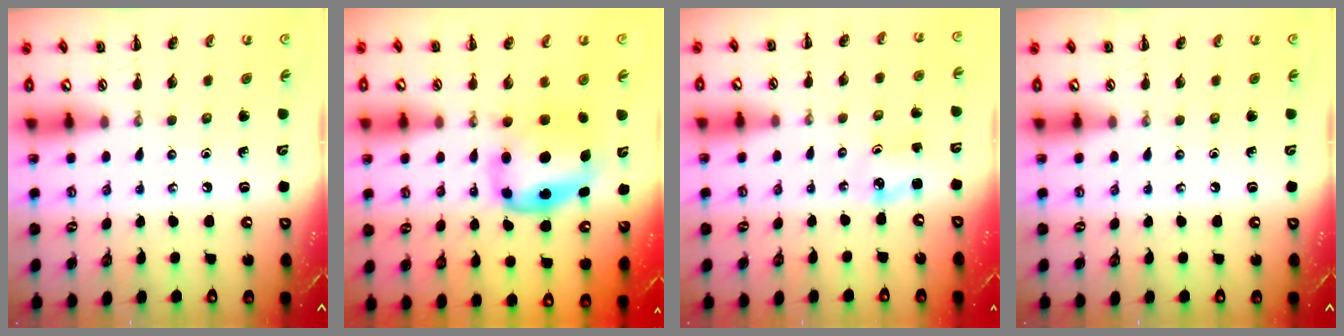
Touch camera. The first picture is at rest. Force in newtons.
{"total": 6.2, "press": 6.0, "slide": 1.5}
{"total": 2.2, "press": 2.1, "slide": 0.4}
{"total": 0.0}